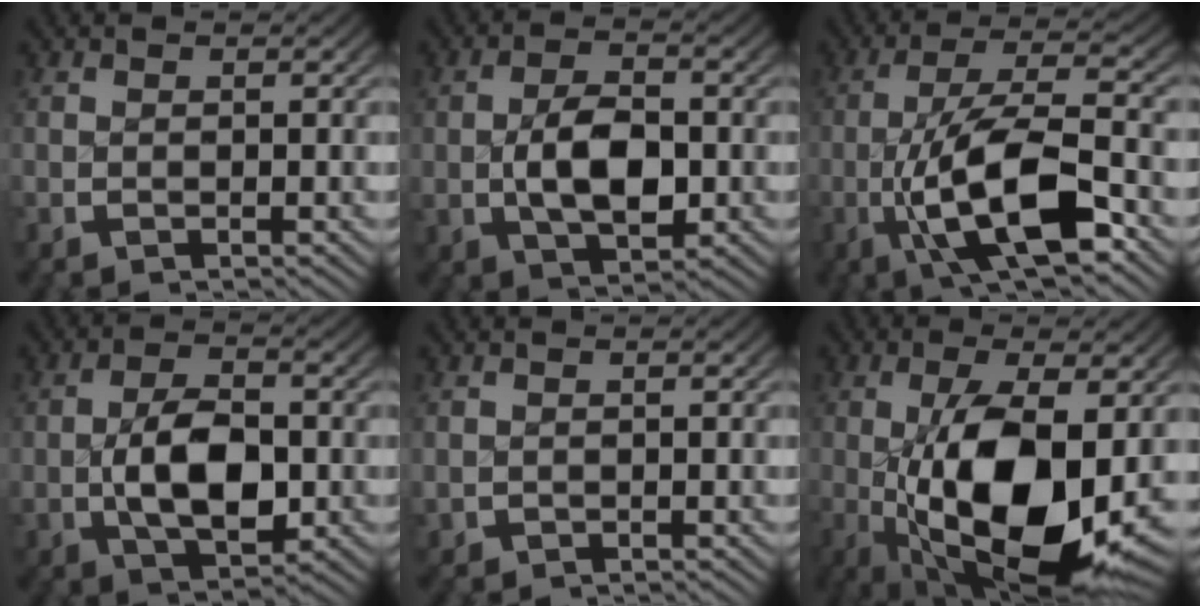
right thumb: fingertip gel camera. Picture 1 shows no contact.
{"total": 6.4, "force": [-0.4, 3.8, 5.1], "torque": [-0.104, -0.019, 0.006]}
{"total": 11.0, "force": [-2.0, 4.8, 9.7], "torque": [-0.187, -0.030, -0.020]}
{"total": 7.5, "force": [-0.6, 4.5, 6.1], "torque": [-0.125, -0.024, 0.005]}
{"total": 0.9, "force": [0.1, 0.9, 0.2], "torque": [-0.004, -0.005, 0.007]}
{"total": 17.6, "force": [-3.0, 9.0, 14.8], "torque": [-0.265, -0.058, -0.011]}